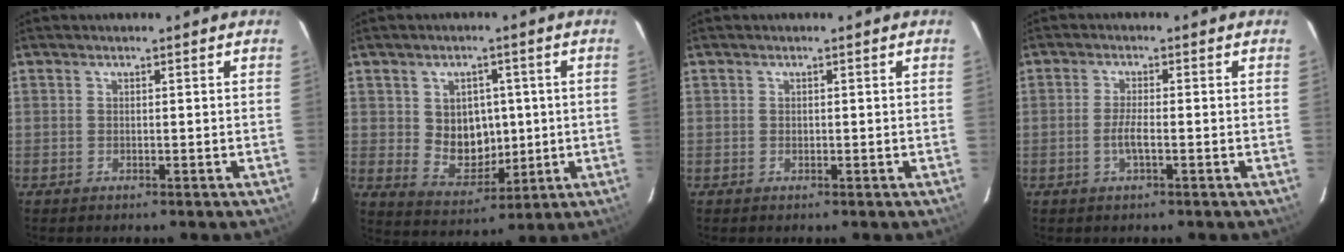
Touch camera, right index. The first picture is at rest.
{"total": 8.7, "force": [0.5, 7.4, 4.6], "torque": [-0.086, 0.001, 0.030]}
{"total": 0.5, "force": [-0.1, 0.5, 0.1], "torque": [0.000, -0.001, -0.001]}
{"total": 3.0, "force": [-1.1, 0.5, 2.8], "torque": [-0.058, -0.002, -0.022]}